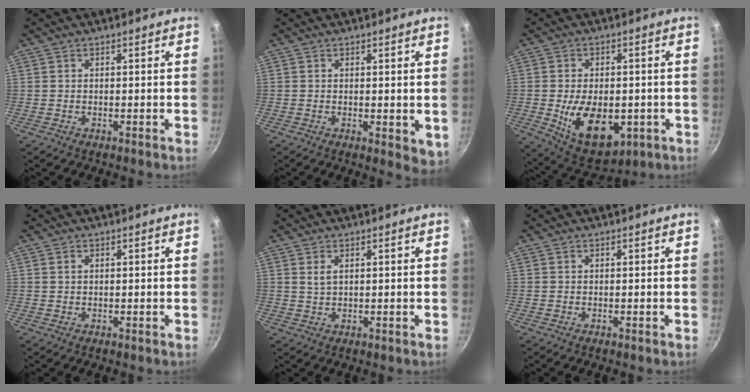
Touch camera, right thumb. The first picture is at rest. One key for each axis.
{"total": 4.4, "fx": -0.2, "fy": 1.9, "fz": 4.0, "tx": -0.049, "ty": -0.014, "tz": -0.002}
{"total": 14.9, "fx": -3.1, "fy": 9.1, "fz": 11.4, "tx": -0.153, "ty": -0.008, "tz": -0.031}
{"total": 0.7, "fx": 0.3, "fy": 0.5, "fz": 0.4, "tx": -0.008, "ty": 0.002, "tz": 0.005}
{"total": 2.0, "fx": 0.8, "fy": 1.0, "fz": 1.6, "tx": -0.029, "ty": -0.003, "tz": 0.017}
{"total": 0.0}